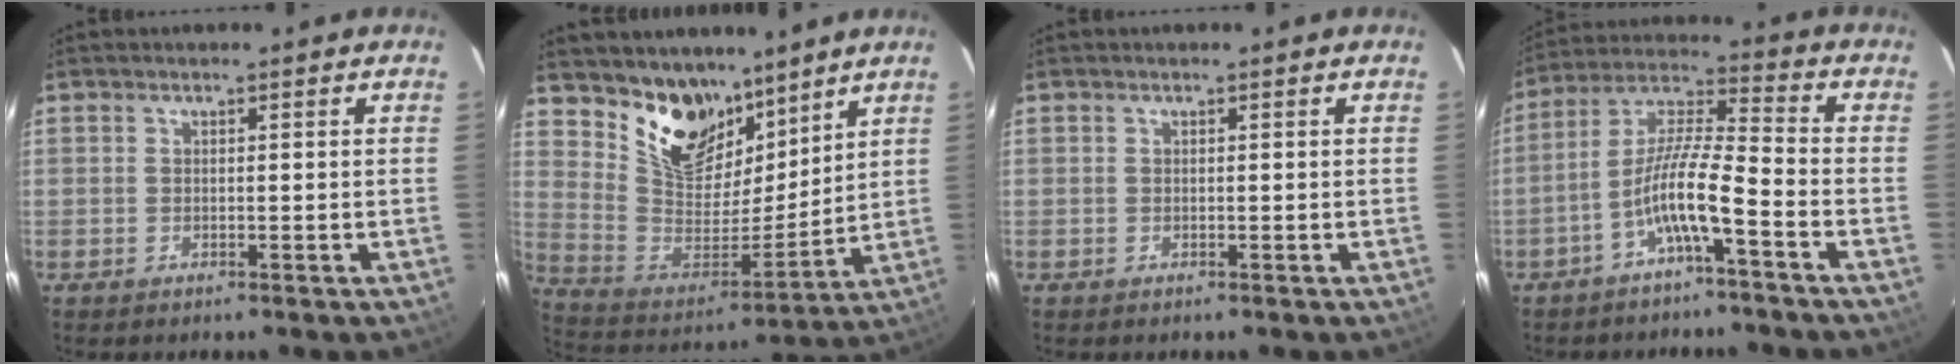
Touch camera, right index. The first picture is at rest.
{"total": 16.1, "force": [11.4, 9.0, 6.8], "torque": [-0.148, -0.008, 0.220]}
{"total": 0.0}
{"total": 9.3, "force": [-4.6, 0.6, 8.0], "torque": [-0.177, 0.011, -0.089]}